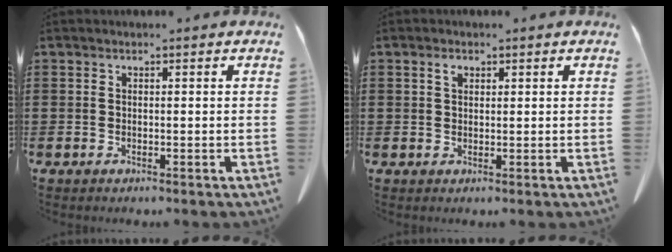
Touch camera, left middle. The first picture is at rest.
{"total": 1.3, "force": [0.6, 0.8, 0.8], "torque": [-0.011, 0.003, 0.009]}